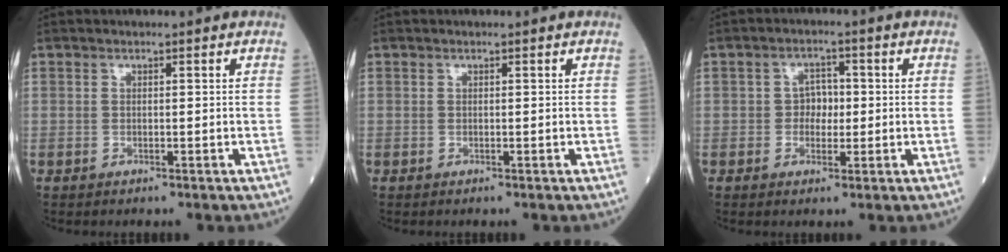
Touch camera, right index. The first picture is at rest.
{"total": 0.0}
{"total": 3.3, "force": [-0.2, 2.4, 2.2], "torque": [-0.028, 0.009, -0.004]}